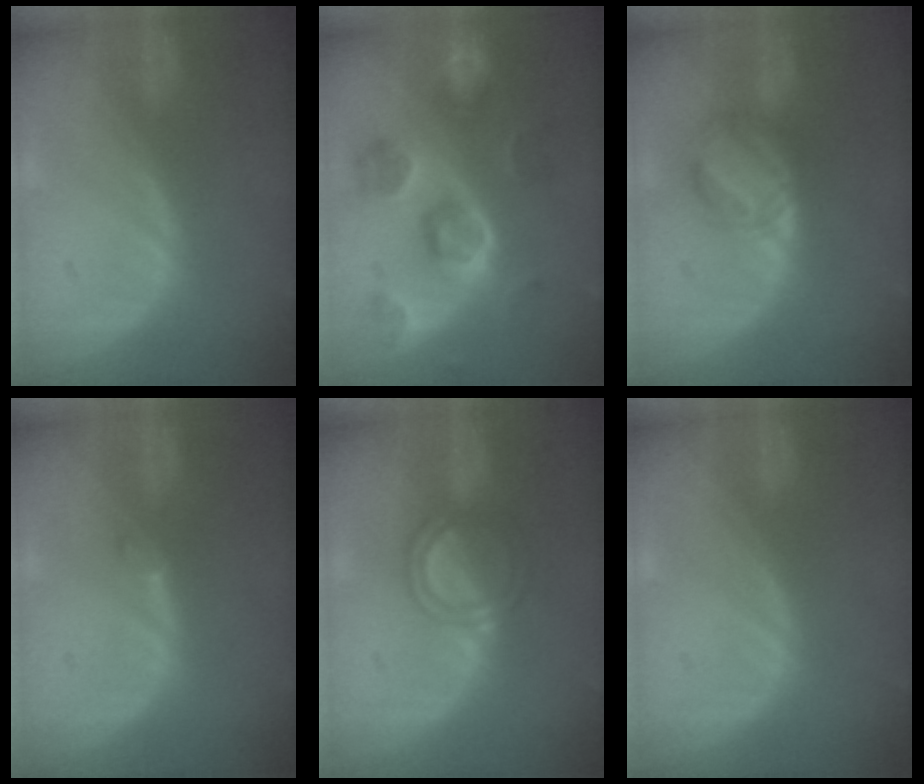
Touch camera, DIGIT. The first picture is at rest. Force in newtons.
{"total": 9.4, "press": 9.0, "slide": 2.7}
{"total": 5.8, "press": 5.5, "slide": 1.8}
{"total": 0.9, "press": 0.9, "slide": 0.3}
{"total": 5.1, "press": 4.6, "slide": 2.1}
{"total": 0.0}